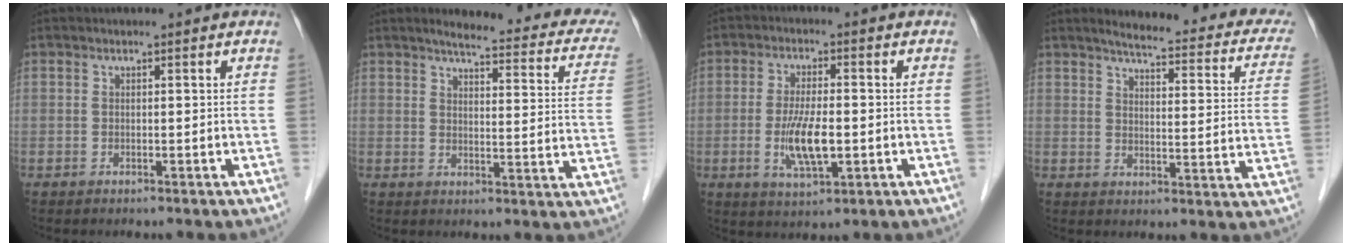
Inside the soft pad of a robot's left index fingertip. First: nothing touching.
{"total": 18.4, "force": [15.8, 3.6, 8.8], "torque": [-0.086, -0.014, 0.166]}
{"total": 7.1, "force": [-1.4, 1.7, 6.7], "torque": [-0.135, -0.009, -0.023]}
{"total": 19.4, "force": [16.7, 3.9, 9.2], "torque": [-0.094, -0.023, 0.179]}